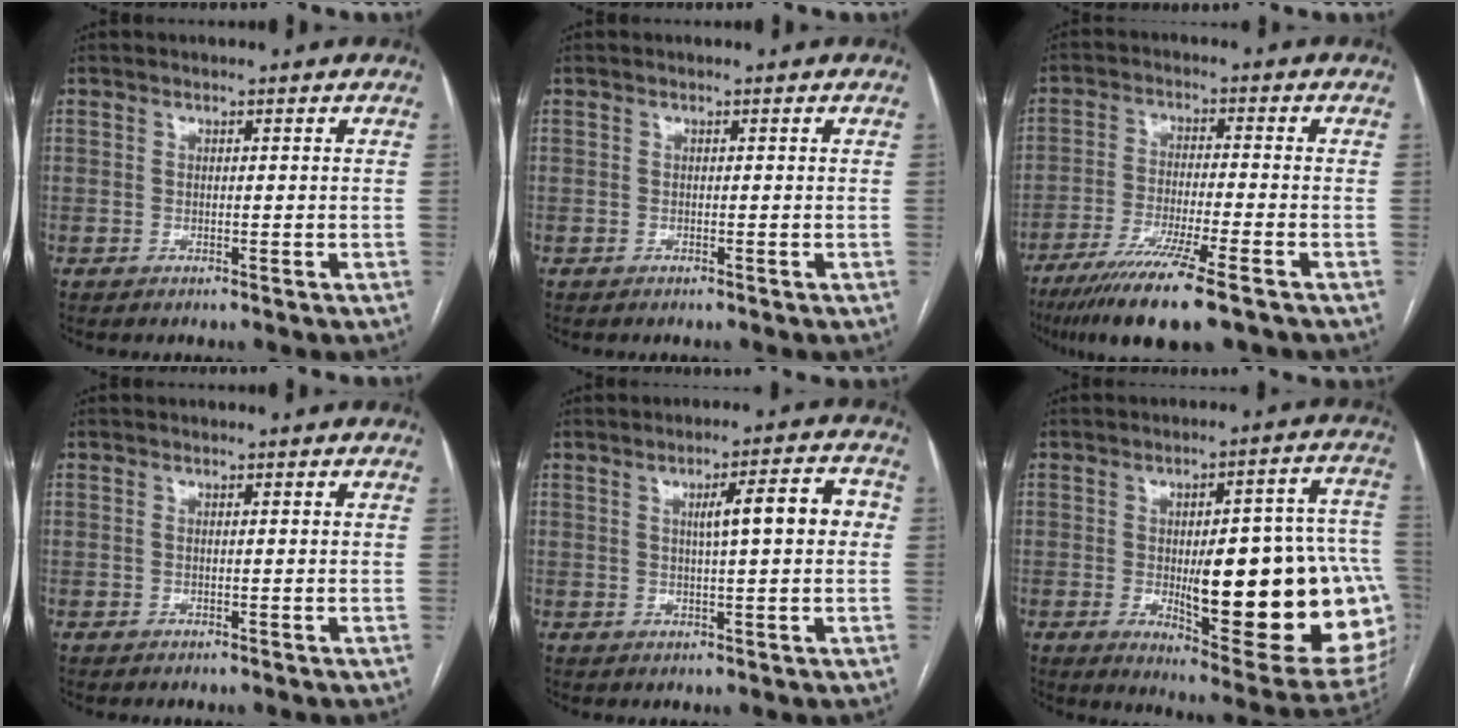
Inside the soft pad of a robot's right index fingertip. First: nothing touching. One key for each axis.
{"total": 0.0}
{"total": 12.6, "fx": -8.7, "fy": 0.1, "fz": 9.1, "tx": -0.161, "ty": -0.036, "tz": -0.143}
{"total": 0.0}
{"total": 7.0, "fx": 1.1, "fy": 0.9, "fz": 6.9, "tx": -0.103, "ty": 0.021, "tz": 0.016}
{"total": 25.8, "fx": -3.6, "fy": 6.4, "fz": 24.7, "tx": -0.240, "ty": 0.012, "tz": -0.027}